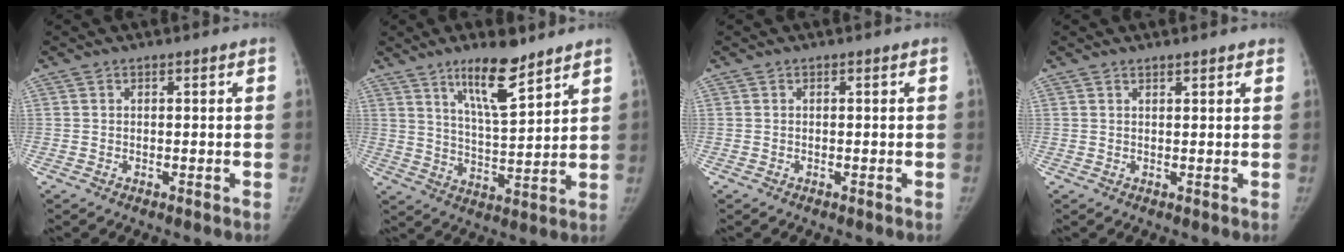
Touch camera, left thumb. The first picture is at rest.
{"total": 11.2, "force": [7.8, 2.6, 7.7], "torque": [-0.117, -0.059, 0.139]}
{"total": 0.0}
{"total": 1.5, "force": [1.3, 0.4, 0.7], "torque": [-0.008, -0.006, 0.019]}